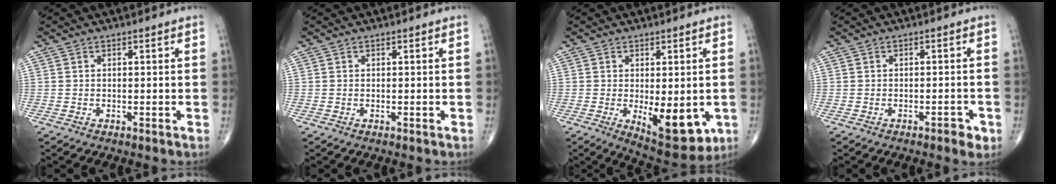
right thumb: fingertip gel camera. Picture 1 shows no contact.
{"total": 0.0}
{"total": 11.4, "force": [-2.4, 5.0, 10.0], "torque": [-0.116, -0.022, -0.021]}
{"total": 2.5, "force": [-1.4, 1.0, 1.8], "torque": [-0.020, 0.006, -0.017]}